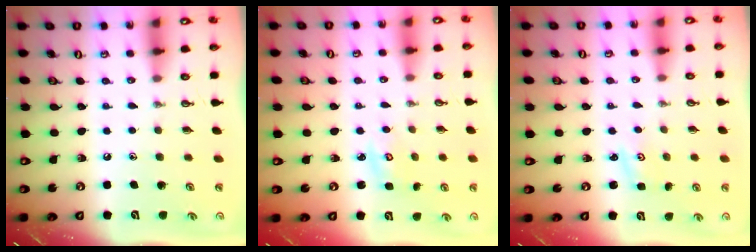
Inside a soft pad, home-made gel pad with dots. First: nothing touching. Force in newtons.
{"total": 2.7, "press": 2.7, "slide": 0.3}
{"total": 1.2, "press": 1.2, "slide": 0.2}